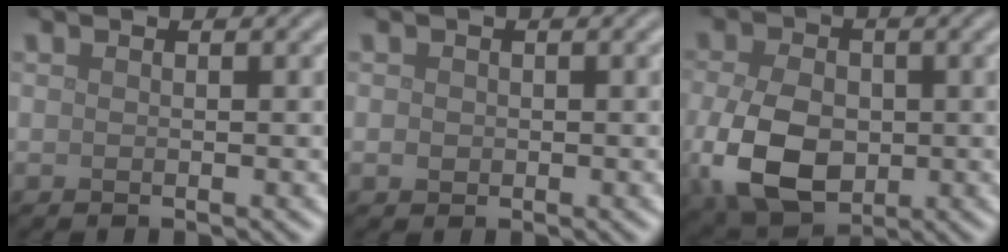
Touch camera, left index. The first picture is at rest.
{"total": 0.8, "force": [0.0, 0.7, 0.3], "torque": [-0.002, -0.003, -0.002]}
{"total": 8.4, "force": [-1.5, 5.7, 5.9], "torque": [-0.138, -0.016, -0.027]}